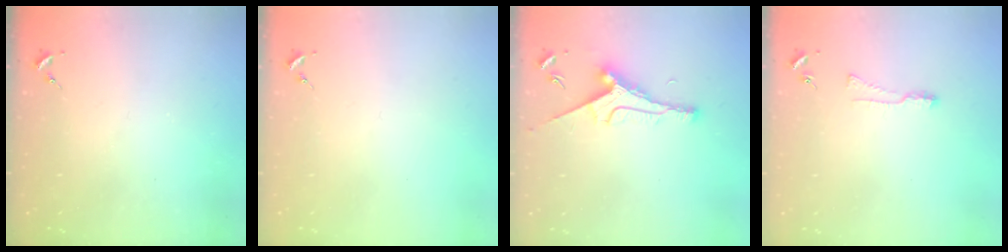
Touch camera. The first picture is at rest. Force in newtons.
{"total": 0.0}
{"total": 9.4, "press": 9.4, "slide": 0.9}
{"total": 6.9, "press": 6.8, "slide": 0.8}